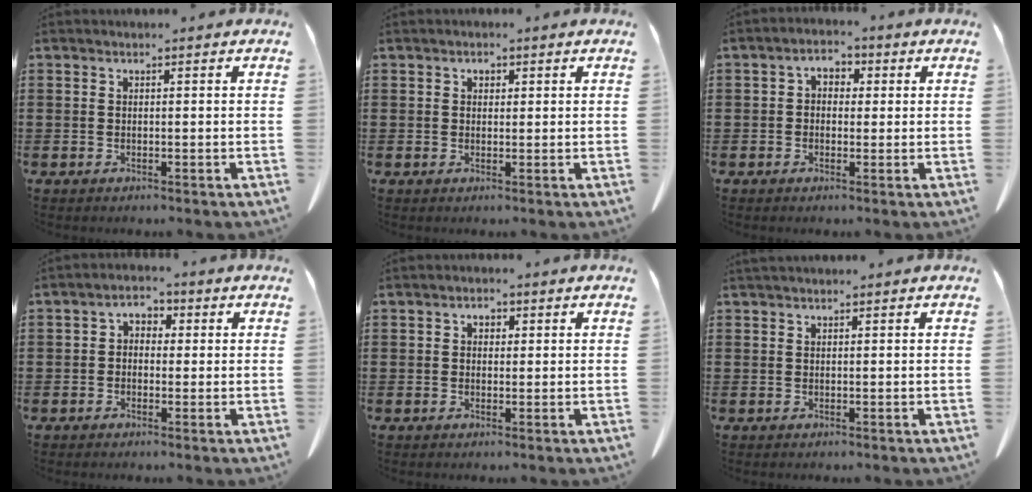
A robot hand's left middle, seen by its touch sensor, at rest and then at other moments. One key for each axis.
{"total": 1.3, "fx": 0.6, "fy": 0.9, "fz": 0.7, "tx": -0.017, "ty": 0.004, "tz": 0.012}
{"total": 2.3, "fx": 0.1, "fy": 1.7, "fz": 1.6, "tx": -0.037, "ty": 0.011, "tz": -0.004}
{"total": 2.2, "fx": -0.5, "fy": 1.7, "fz": 1.4, "tx": -0.034, "ty": 0.009, "tz": -0.014}
{"total": 1.7, "fx": 0.5, "fy": 1.2, "fz": 1.1, "tx": -0.025, "ty": 0.006, "tz": 0.007}
{"total": 0.5, "fx": 0.5, "fy": 0.0, "fz": 0.2, "tx": -0.006, "ty": -0.002, "tz": 0.011}